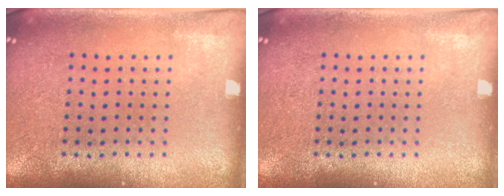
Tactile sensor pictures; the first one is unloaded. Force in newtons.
{"total": 0.0}